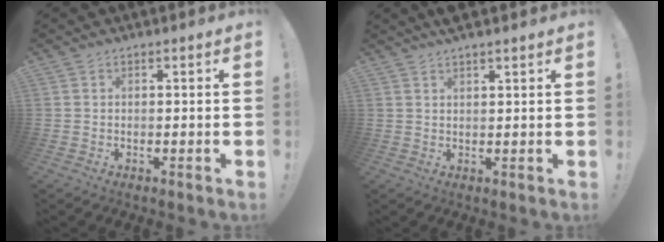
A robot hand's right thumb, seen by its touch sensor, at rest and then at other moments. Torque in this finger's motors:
{"motor_torque": [0.20, 0.78, 0.47, 0.30, 0.00]}